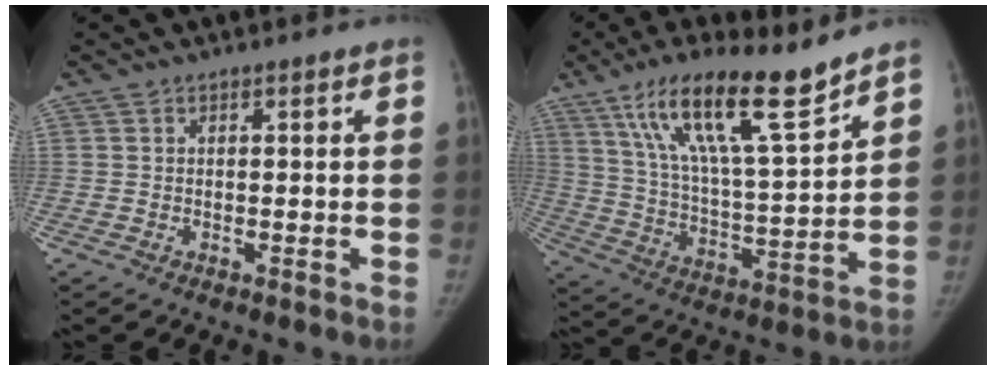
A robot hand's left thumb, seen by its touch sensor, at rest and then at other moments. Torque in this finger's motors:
{"motor_torque": [0.97, -0.37, 1.57, -1.18, 0.43]}